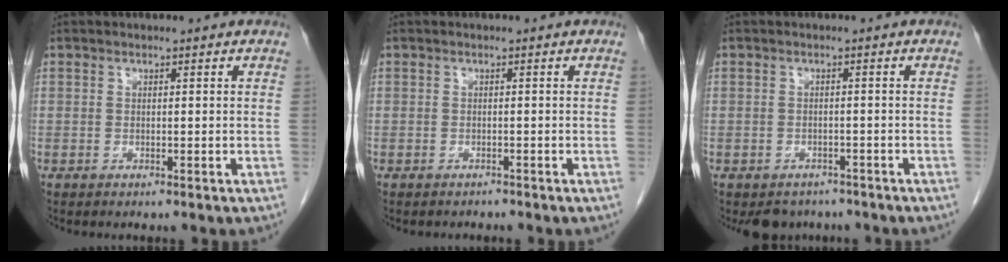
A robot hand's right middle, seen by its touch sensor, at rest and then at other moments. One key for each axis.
{"total": 0.7, "fx": -0.7, "fy": 0.1, "fz": -0.2, "tx": -0.008, "ty": -0.005, "tz": -0.012}
{"total": 4.4, "fx": -3.8, "fy": 2.3, "fz": 0.4, "tx": 0.001, "ty": 0.002, "tz": -0.050}